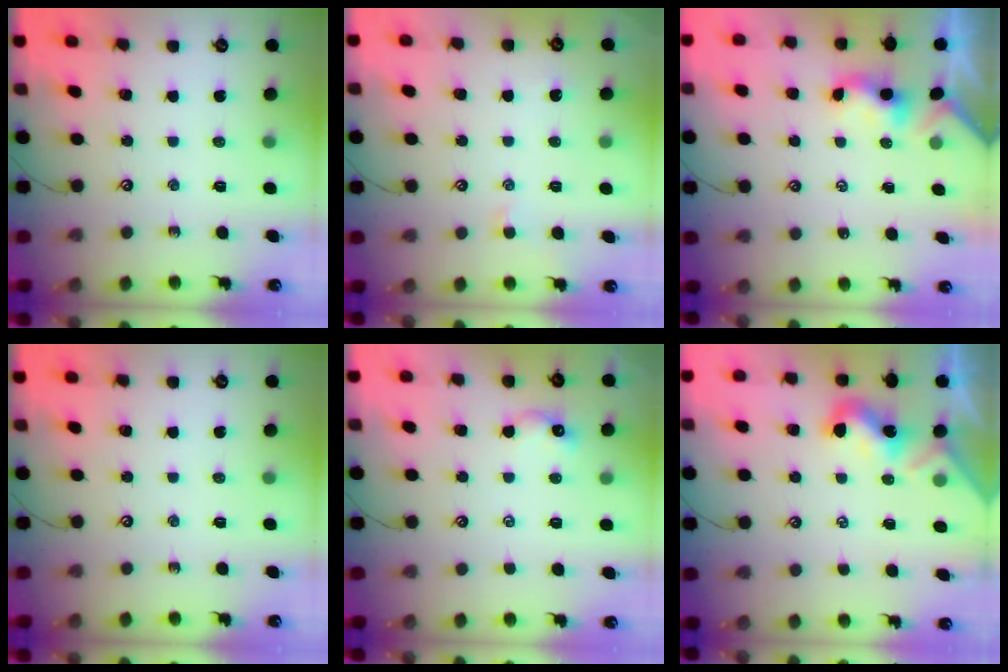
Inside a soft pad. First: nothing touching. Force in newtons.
{"total": 2.0, "press": 2.0, "slide": 0.4}
{"total": 0.9, "press": 0.8, "slide": 0.4}
{"total": 0.0}
{"total": 2.9, "press": 2.8, "slide": 0.7}
{"total": 1.8, "press": 1.8, "slide": 0.5}